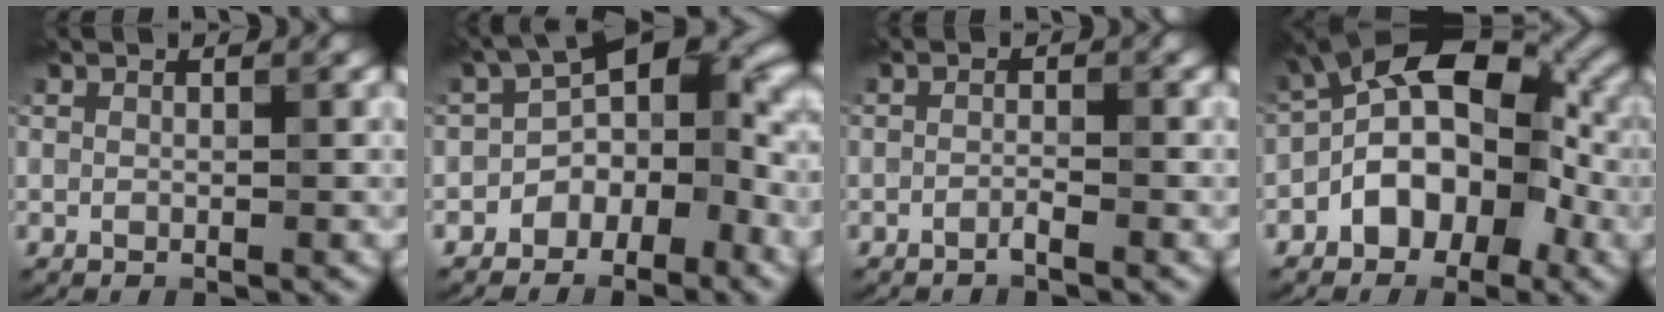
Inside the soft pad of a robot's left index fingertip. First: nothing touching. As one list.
[{"total": 7.3, "force": [-3.2, 4.7, 4.6], "torque": [-0.042, 0.011, -0.062]}, {"total": 1.2, "force": [-1.1, -0.2, 0.0], "torque": [-0.004, -0.001, -0.016]}, {"total": 8.4, "force": [-2.3, 5.4, 5.9], "torque": [-0.064, 0.021, -0.050]}]